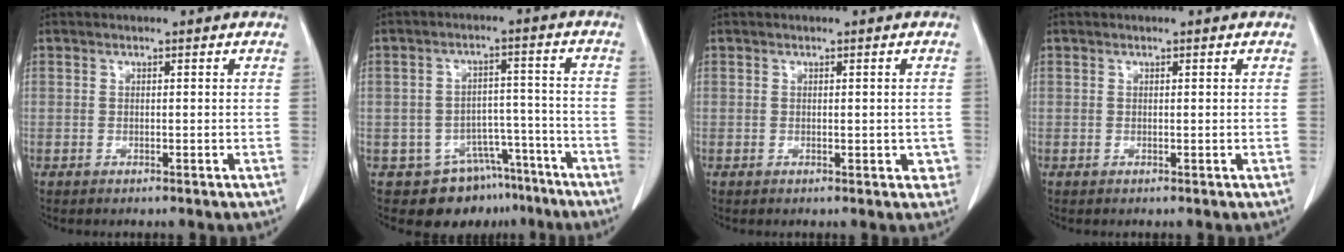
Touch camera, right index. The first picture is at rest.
{"total": 9.6, "force": [-6.7, 6.7, 1.7], "torque": [-0.004, 0.044, -0.089]}
{"total": 2.5, "force": [-0.3, 1.4, 2.0], "torque": [-0.011, 0.002, 0.000]}
{"total": 0.0}